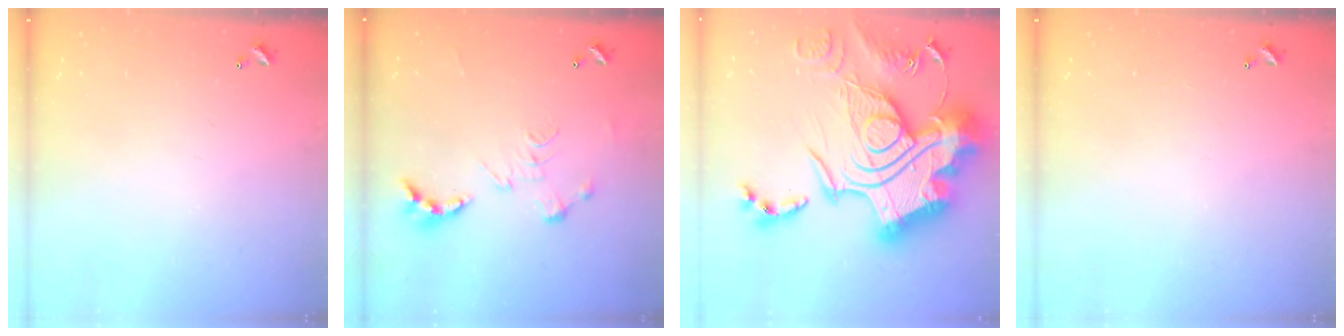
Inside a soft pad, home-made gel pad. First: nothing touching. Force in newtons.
{"total": 0.0}
{"total": 0.7, "press": 0.7, "slide": 0.1}
{"total": 0.0}